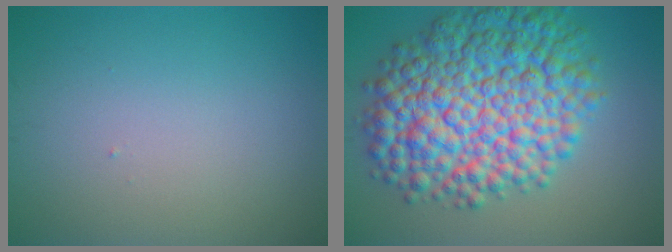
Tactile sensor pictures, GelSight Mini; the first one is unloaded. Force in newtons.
{"total": 12.8, "press": 12.8, "slide": 0.2}